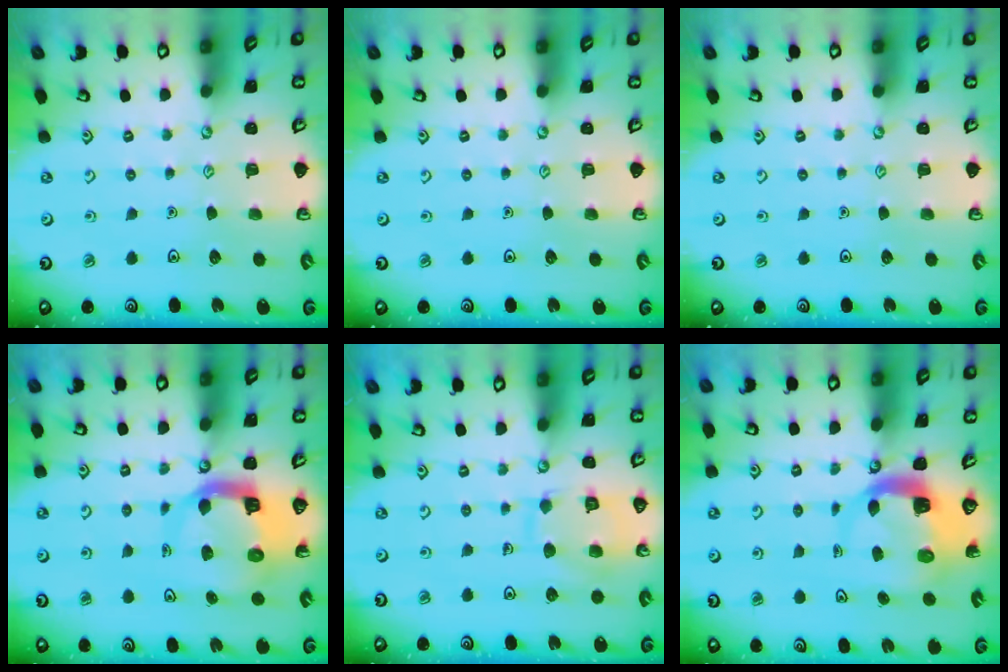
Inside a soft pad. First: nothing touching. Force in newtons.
{"total": 0.0}
{"total": 0.0}
{"total": 9.3, "press": 9.2, "slide": 1.2}
{"total": 11.1, "press": 11.1, "slide": 0.8}
{"total": 5.3, "press": 5.3, "slide": 0.8}